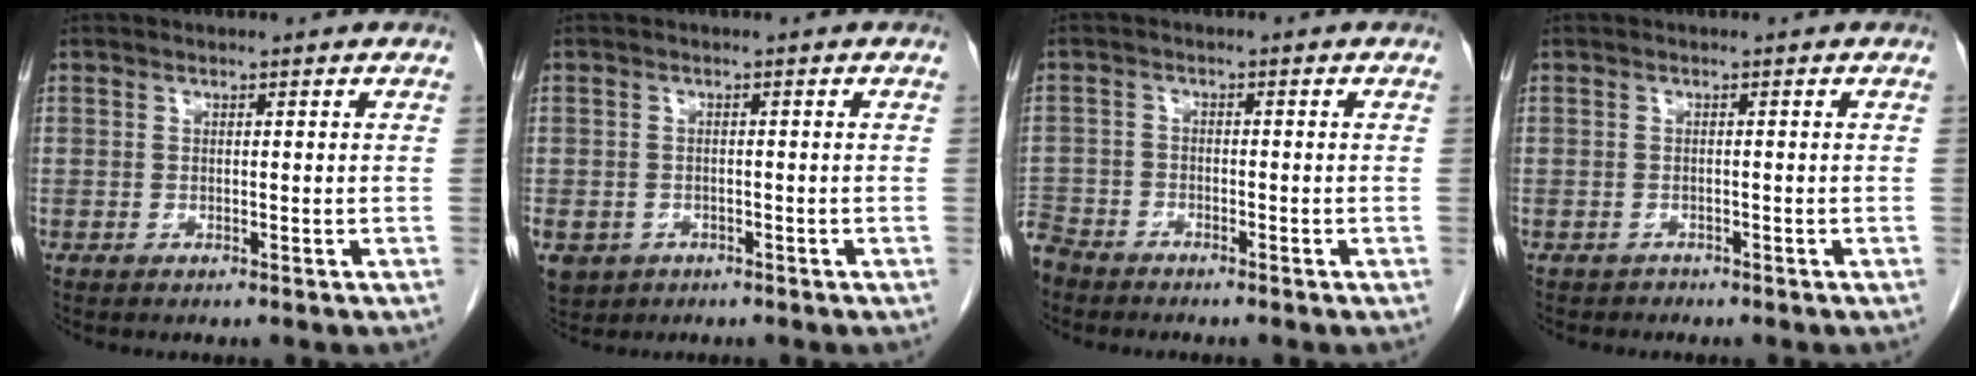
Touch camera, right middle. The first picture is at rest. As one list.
[{"total": 7.4, "force": [-3.3, 6.1, 2.6], "torque": [-0.072, -0.004, -0.044]}, {"total": 4.6, "force": [-4.2, 1.7, 0.4], "torque": [-0.010, -0.008, -0.088]}, {"total": 0.7, "force": [-0.6, 0.4, -0.2], "torque": [-0.006, 0.001, -0.013]}]